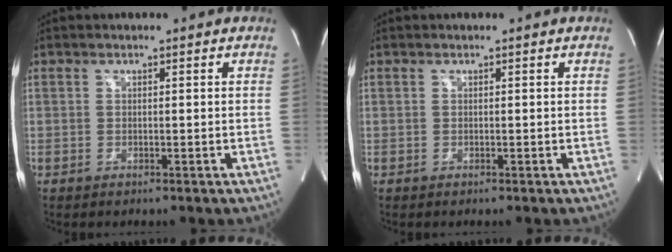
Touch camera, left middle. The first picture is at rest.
{"total": 0.0}